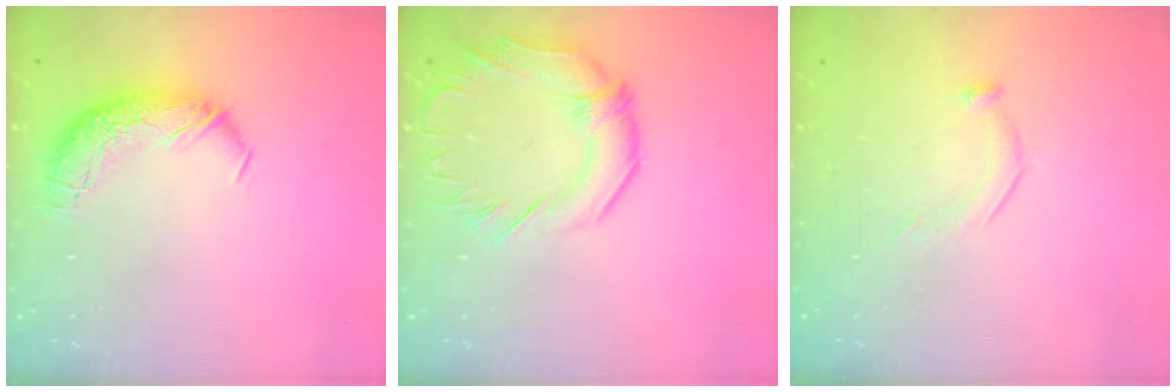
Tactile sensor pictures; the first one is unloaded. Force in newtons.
{"total": 3.9, "press": 3.6, "slide": 1.7}
{"total": 7.5, "press": 7.4, "slide": 0.7}